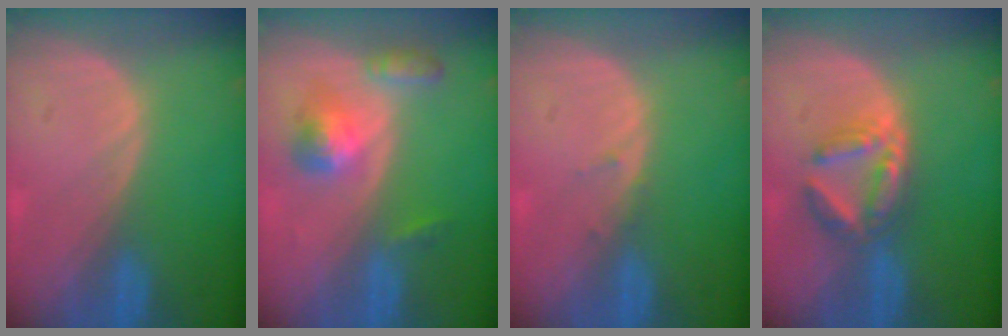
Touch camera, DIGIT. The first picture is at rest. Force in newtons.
{"total": 5.6, "press": 5.1, "slide": 2.3}
{"total": 0.9, "press": 0.6, "slide": 0.6}
{"total": 6.0, "press": 5.7, "slide": 1.8}